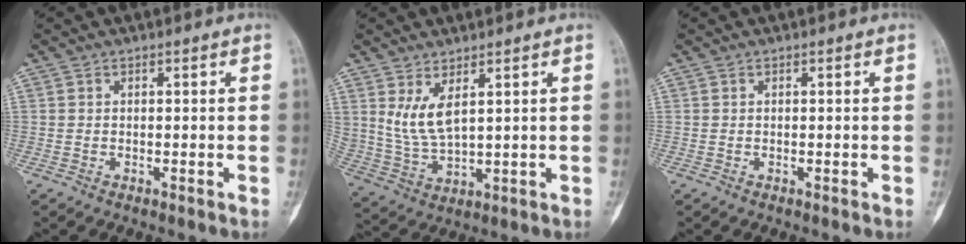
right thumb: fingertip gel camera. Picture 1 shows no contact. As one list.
[{"total": 6.9, "force": [3.0, 2.8, 5.6], "torque": [-0.113, -0.024, 0.075]}, {"total": 0.0}]